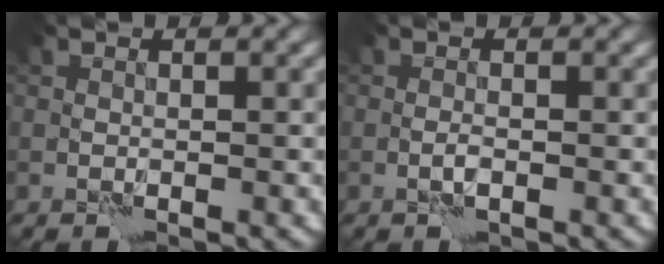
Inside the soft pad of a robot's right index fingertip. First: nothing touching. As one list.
[{"total": 0.6, "force": [-0.2, 0.0, 0.6], "torque": [-0.013, 0.000, -0.005]}]